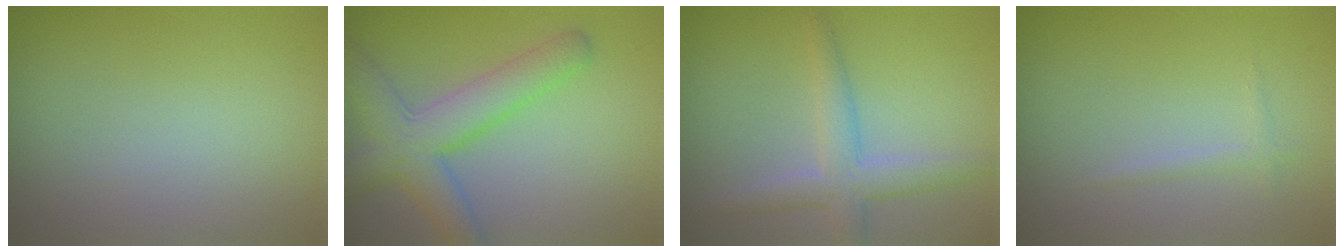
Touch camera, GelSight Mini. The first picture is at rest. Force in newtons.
{"total": 5.9, "press": 5.9, "slide": 0.3}
{"total": 3.6, "press": 3.6, "slide": 0.2}
{"total": 0.8, "press": 0.8, "slide": 0.1}